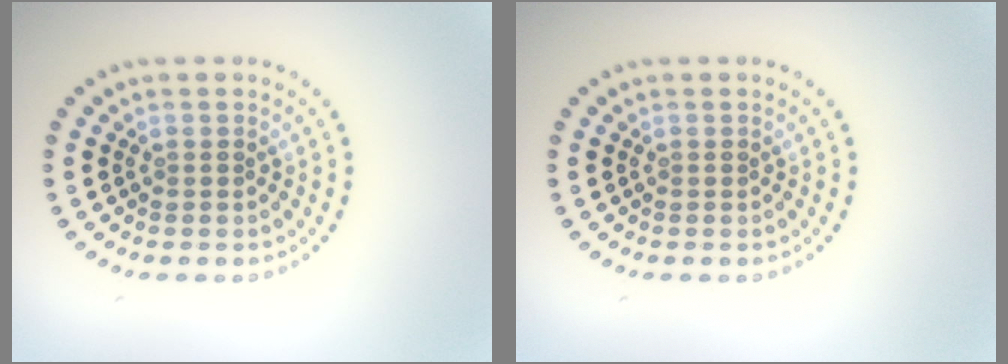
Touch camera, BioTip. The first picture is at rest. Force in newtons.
{"total": 0.0}